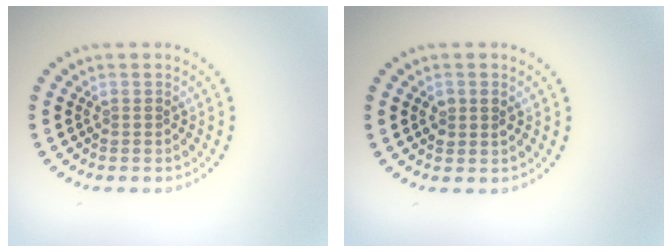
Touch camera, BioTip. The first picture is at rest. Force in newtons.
{"total": 1.4, "press": 1.3, "slide": 0.2}